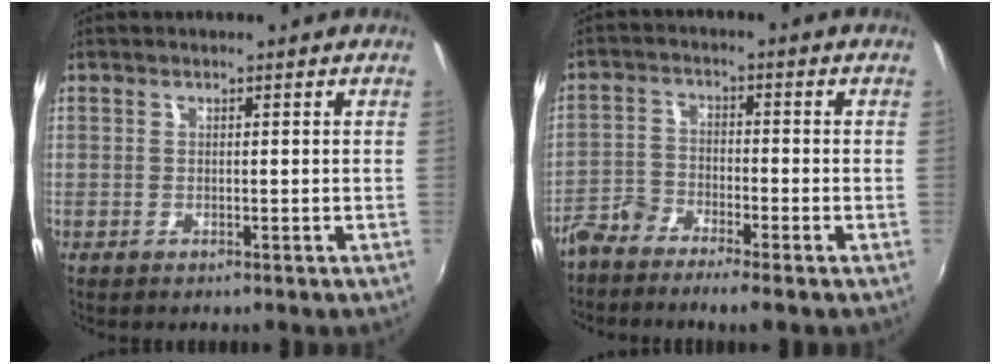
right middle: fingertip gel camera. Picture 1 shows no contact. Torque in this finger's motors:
{"motor_torque": [-0.17, -0.51, 0.01, 0.00]}